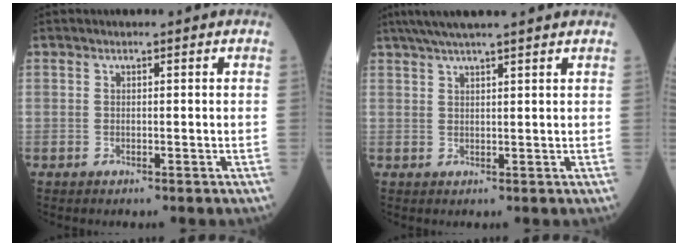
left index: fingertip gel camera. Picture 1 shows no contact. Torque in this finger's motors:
{"motor_torque": [0.34, -0.23, 0.12, 0.10]}